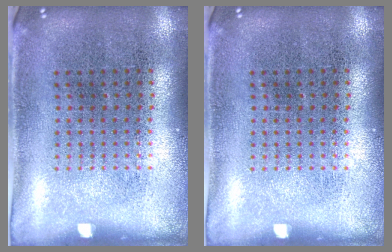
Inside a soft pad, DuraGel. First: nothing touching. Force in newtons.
{"total": 0.0}